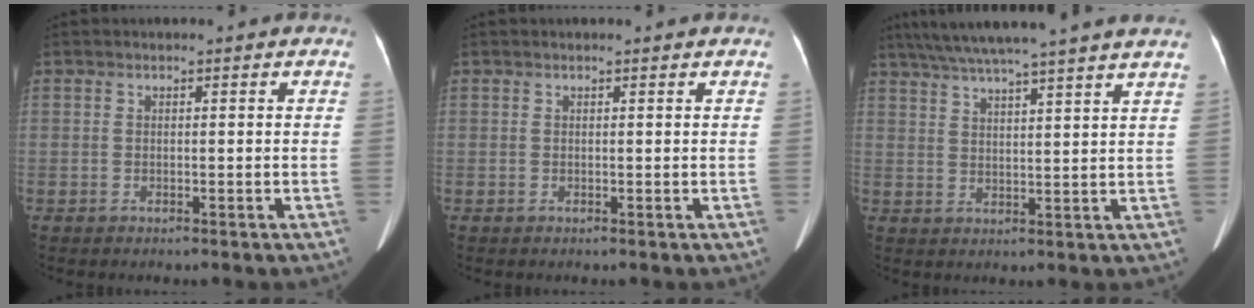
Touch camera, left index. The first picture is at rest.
{"total": 0.7, "force": [0.7, 0.0, 0.2], "torque": [-0.009, 0.005, 0.007]}
{"total": 18.3, "force": [15.8, -0.6, 9.2], "torque": [-0.160, 0.023, 0.217]}